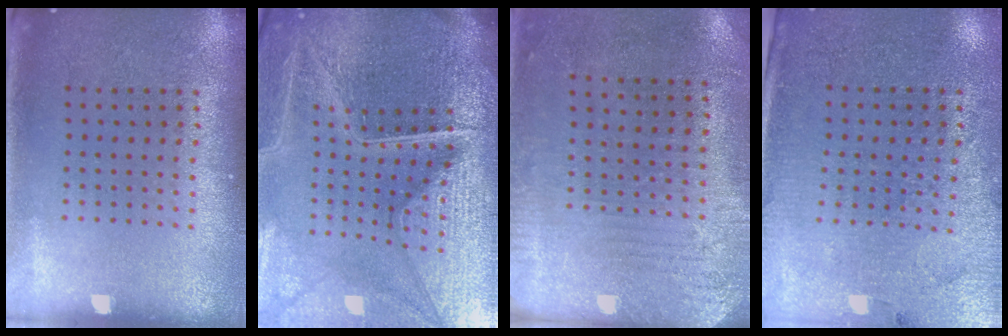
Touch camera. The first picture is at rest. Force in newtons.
{"total": 7.1, "press": 6.2, "slide": 3.4}
{"total": 2.8, "press": 2.4, "slide": 1.5}
{"total": 3.1, "press": 2.8, "slide": 1.3}